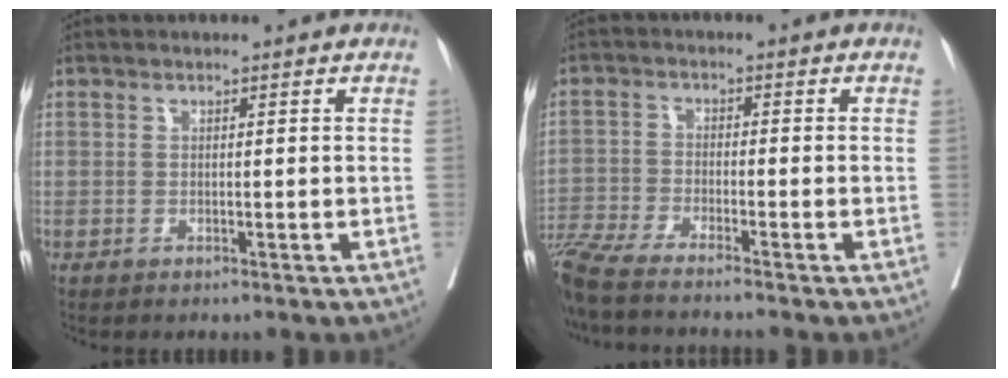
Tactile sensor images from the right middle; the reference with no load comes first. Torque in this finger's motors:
{"motor_torque": [0.14, -1.29, 0.13, 0.05]}